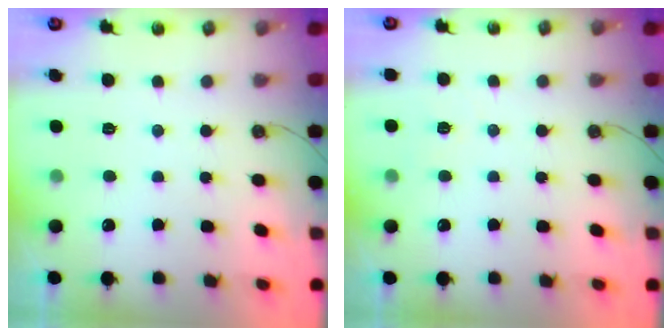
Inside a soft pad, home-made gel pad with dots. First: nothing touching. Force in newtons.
{"total": 4.0, "press": 4.0, "slide": 0.2}